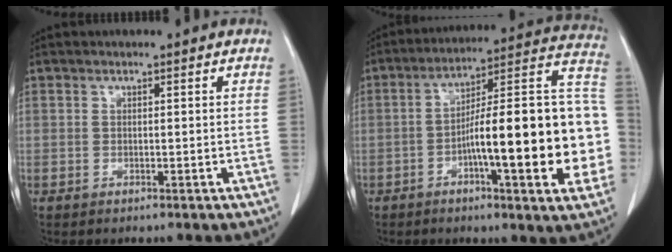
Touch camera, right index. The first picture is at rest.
{"total": 23.6, "force": [-4.4, 3.4, 23.0], "torque": [-0.259, 0.031, -0.063]}